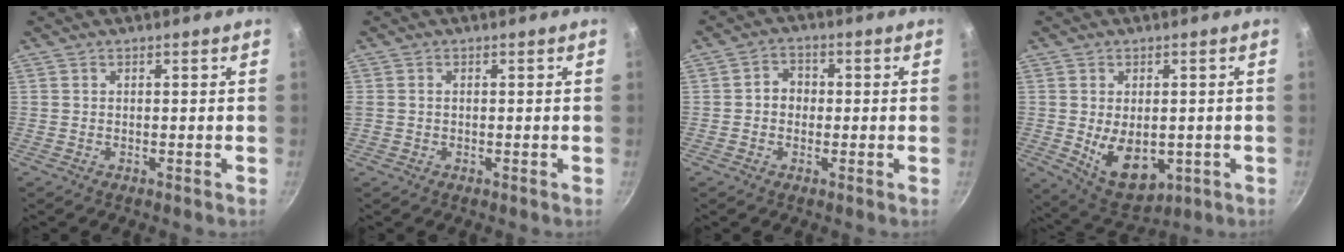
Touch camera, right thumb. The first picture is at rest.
{"total": 0.9, "force": [0.0, 0.7, 0.6], "torque": [-0.011, 0.002, -0.001]}
{"total": 4.0, "force": [-0.2, 3.4, 2.0], "torque": [-0.008, 0.011, -0.008]}
{"total": 10.6, "force": [-1.3, 6.7, 8.0], "torque": [-0.103, -0.014, 0.003]}